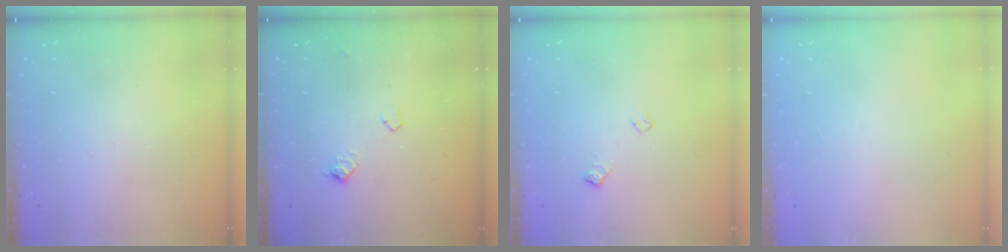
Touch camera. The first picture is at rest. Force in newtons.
{"total": 6.6, "press": 6.5, "slide": 0.9}
{"total": 5.1, "press": 5.0, "slide": 0.9}
{"total": 0.0}